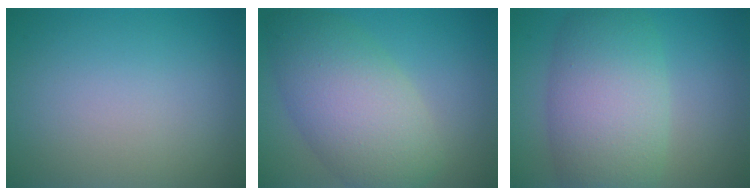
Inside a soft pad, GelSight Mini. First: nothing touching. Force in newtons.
{"total": 8.0, "press": 8.0, "slide": 0.5}
{"total": 8.1, "press": 8.1, "slide": 0.3}